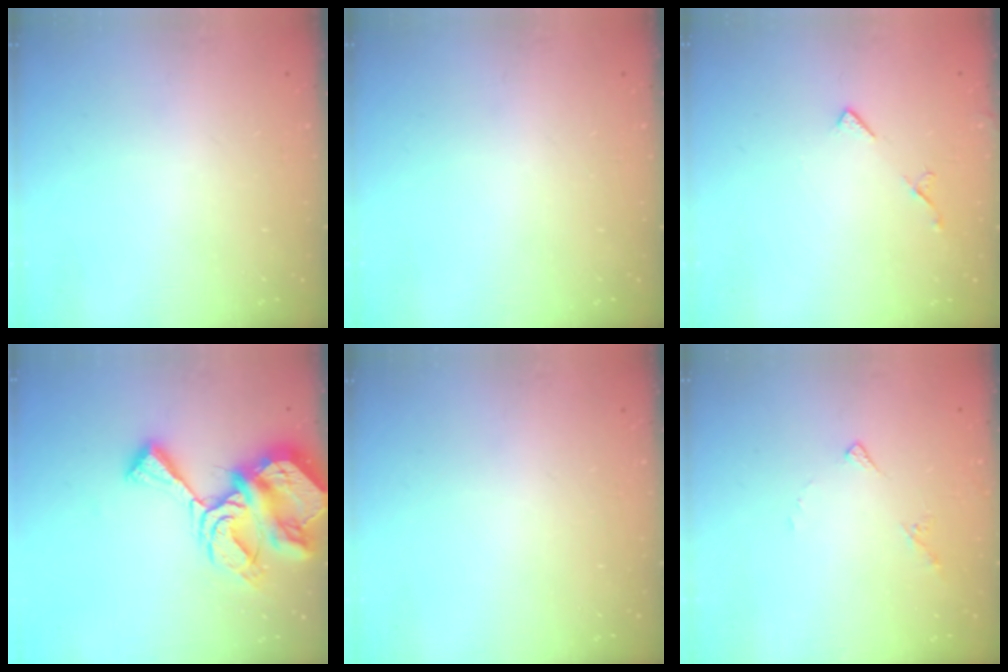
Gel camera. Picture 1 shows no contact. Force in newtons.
{"total": 0.0}
{"total": 6.7, "press": 6.7, "slide": 0.9}
{"total": 16.2, "press": 16.1, "slide": 1.7}
{"total": 0.0}
{"total": 5.6, "press": 5.6, "slide": 0.6}